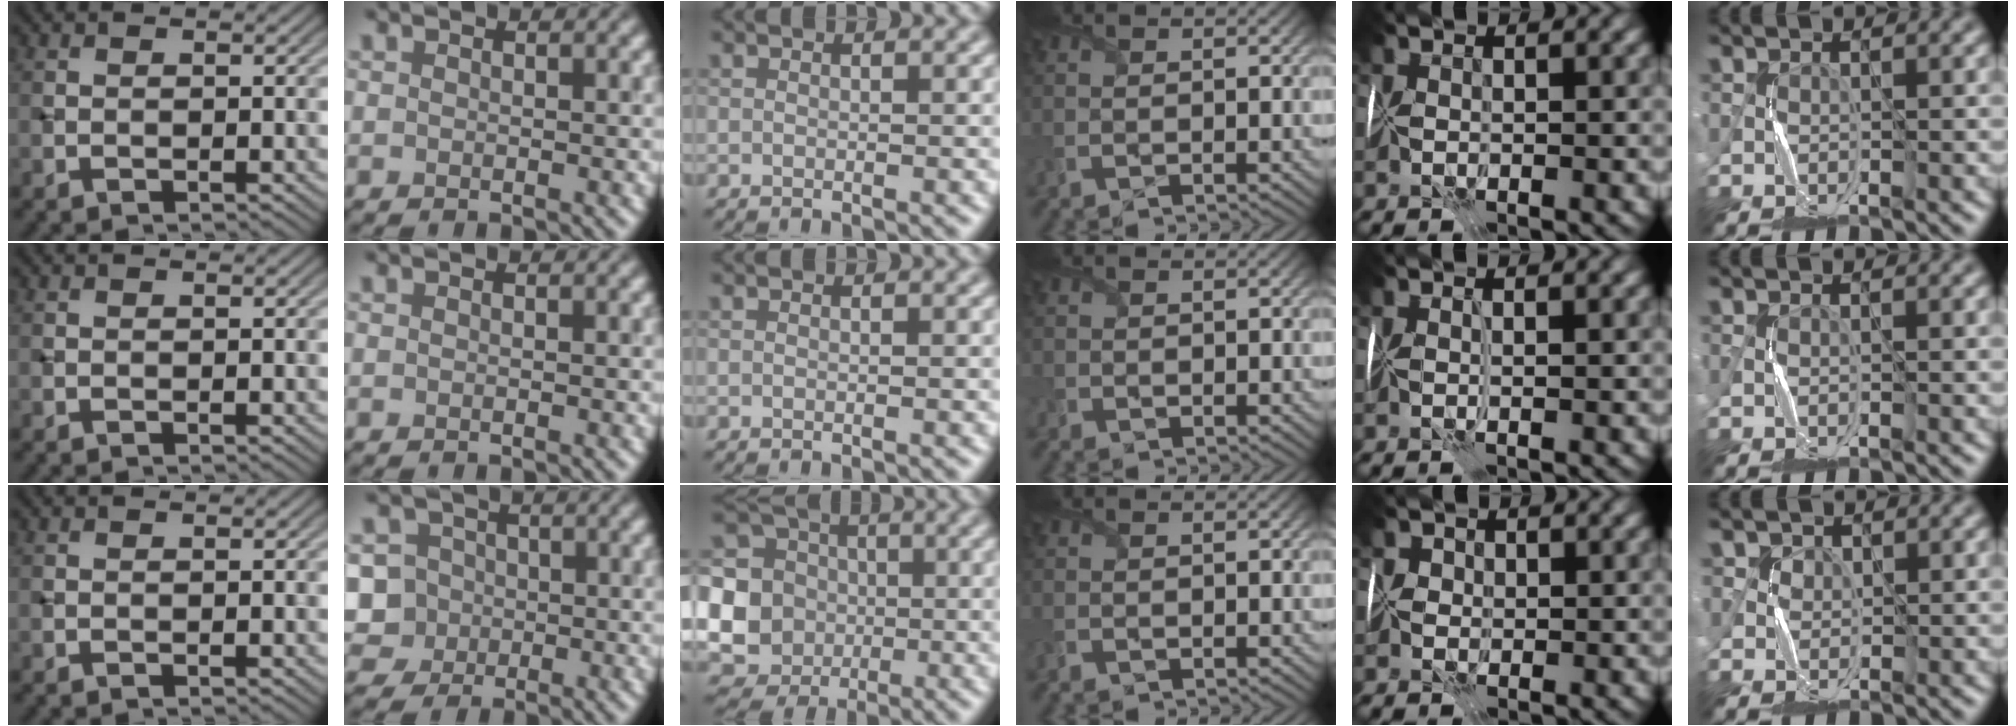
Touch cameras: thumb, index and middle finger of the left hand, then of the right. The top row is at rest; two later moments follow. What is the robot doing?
{"motion": "fold", "object": "wrapping paper"}